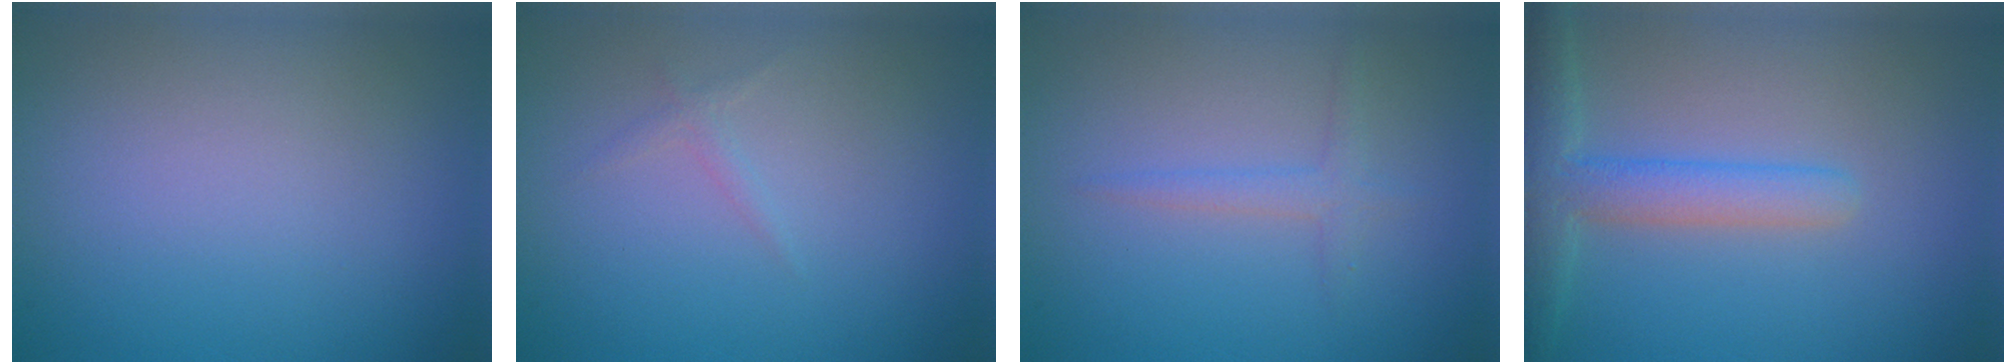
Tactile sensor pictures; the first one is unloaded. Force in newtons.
{"total": 0.7, "press": 0.7, "slide": 0.0}
{"total": 1.4, "press": 1.4, "slide": 0.1}
{"total": 3.9, "press": 3.9, "slide": 0.4}